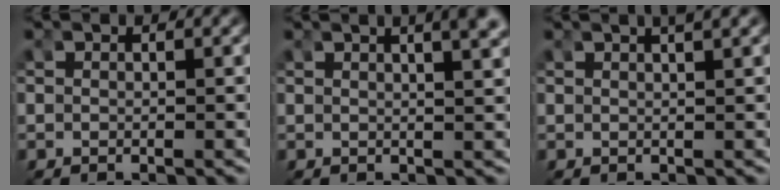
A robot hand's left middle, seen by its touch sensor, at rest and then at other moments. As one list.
[{"total": 5.5, "force": [3.0, 1.3, 4.5], "torque": [-0.047, 0.014, 0.045]}, {"total": 2.3, "force": [1.6, -0.5, 1.7], "torque": [-0.018, 0.004, 0.030]}]